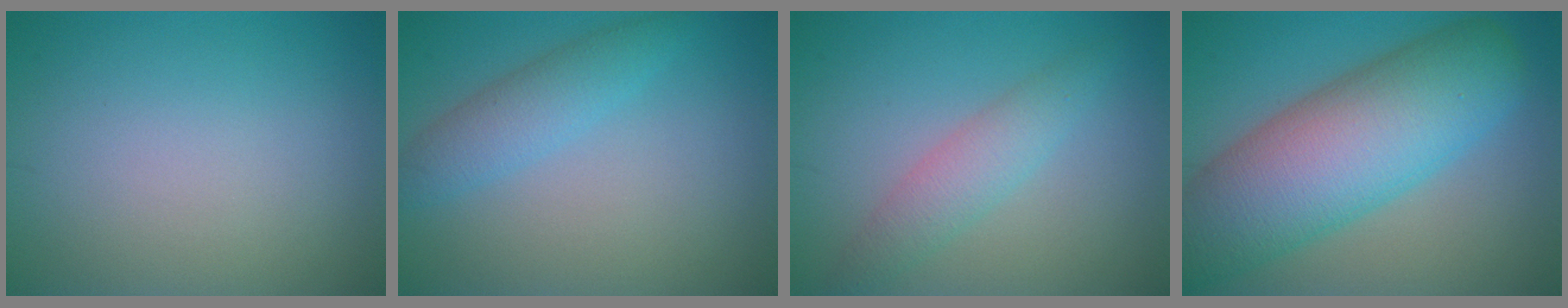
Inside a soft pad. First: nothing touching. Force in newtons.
{"total": 3.0, "press": 3.0, "slide": 0.1}
{"total": 2.9, "press": 2.9, "slide": 0.1}
{"total": 12.1, "press": 12.1, "slide": 0.2}